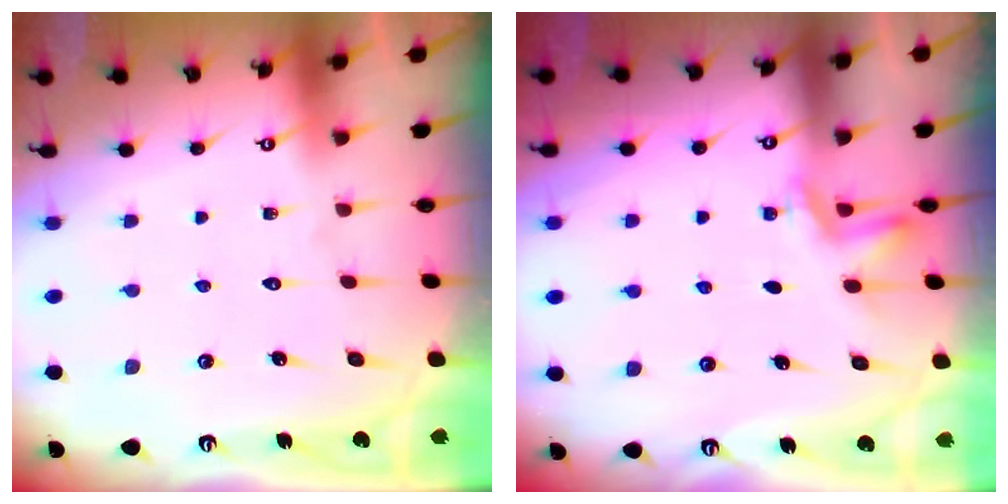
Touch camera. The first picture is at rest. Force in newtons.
{"total": 2.0, "press": 1.7, "slide": 1.0}